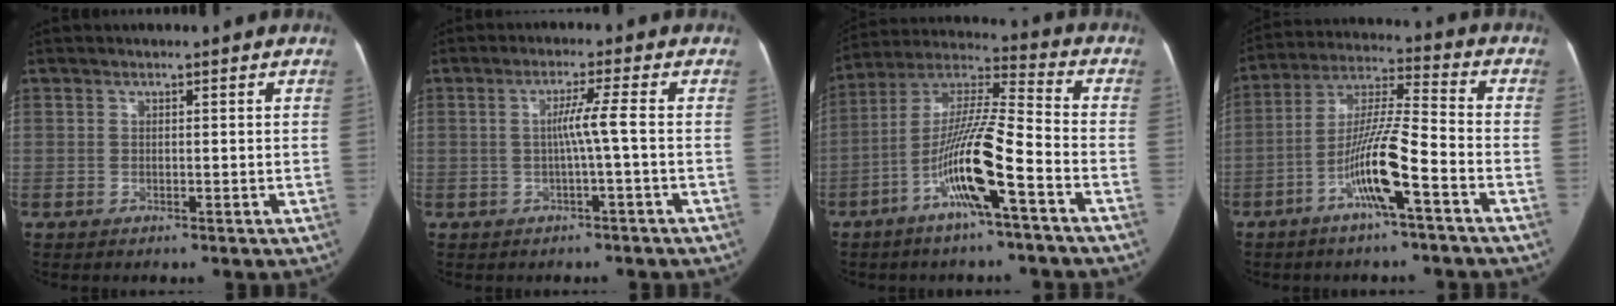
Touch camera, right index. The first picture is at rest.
{"total": 3.8, "force": [-0.5, -1.0, 3.7], "torque": [-0.063, 0.005, -0.008]}
{"total": 13.9, "force": [-5.9, 0.3, 12.6], "torque": [-0.246, 0.010, -0.112]}
{"total": 11.5, "force": [-5.1, 0.2, 10.3], "torque": [-0.203, 0.011, -0.097]}